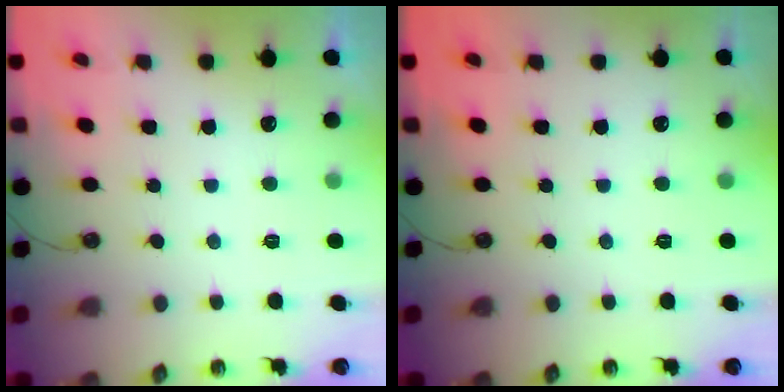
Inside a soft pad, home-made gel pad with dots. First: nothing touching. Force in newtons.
{"total": 0.0}